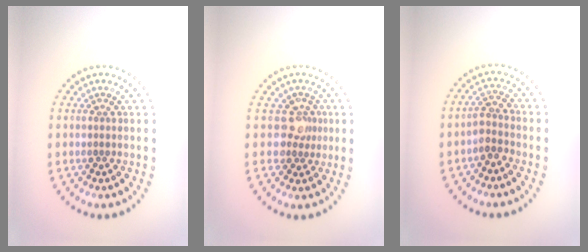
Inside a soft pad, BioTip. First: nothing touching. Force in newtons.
{"total": 2.1, "press": 1.5, "slide": 1.4}
{"total": 2.0, "press": 1.7, "slide": 1.0}